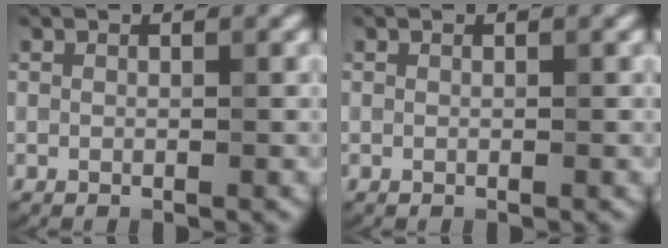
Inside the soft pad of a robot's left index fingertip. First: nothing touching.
{"total": 0.0}